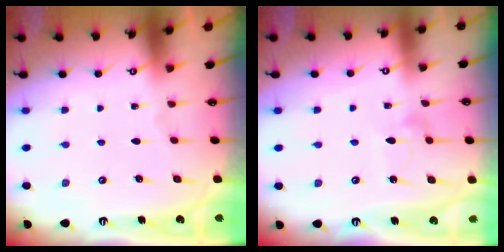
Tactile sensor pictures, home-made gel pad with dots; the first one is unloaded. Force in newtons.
{"total": 6.6, "press": 6.6, "slide": 0.4}